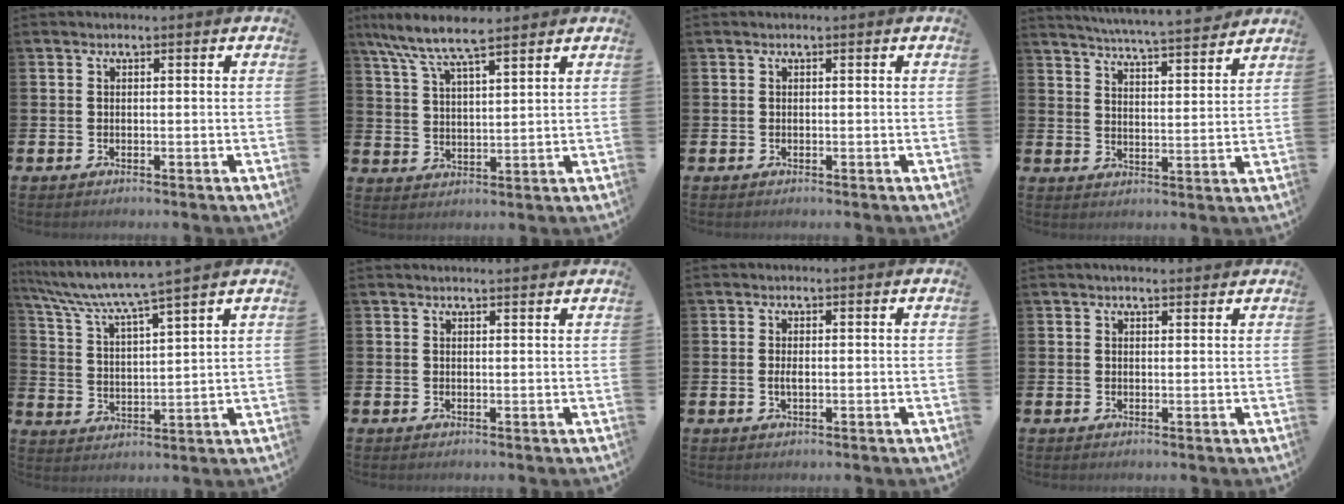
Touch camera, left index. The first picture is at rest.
{"total": 7.9, "force": [6.8, 1.5, 3.7], "torque": [-0.095, -0.022, 0.122]}
{"total": 0.0}
{"total": 5.9, "force": [5.8, -0.5, 0.9], "torque": [-0.029, -0.049, 0.099]}
{"total": 6.8, "force": [6.3, -0.5, 2.6], "torque": [-0.075, -0.042, 0.105]}
{"total": 1.1, "force": [1.1, -0.1, 0.1], "torque": [0.012, -0.010, 0.018]}
{"total": 1.3, "force": [0.0, 0.5, 1.2], "torque": [-0.017, 0.000, -0.003]}
{"total": 1.6, "force": [1.5, 0.4, 0.4], "torque": [0.005, -0.003, 0.025]}